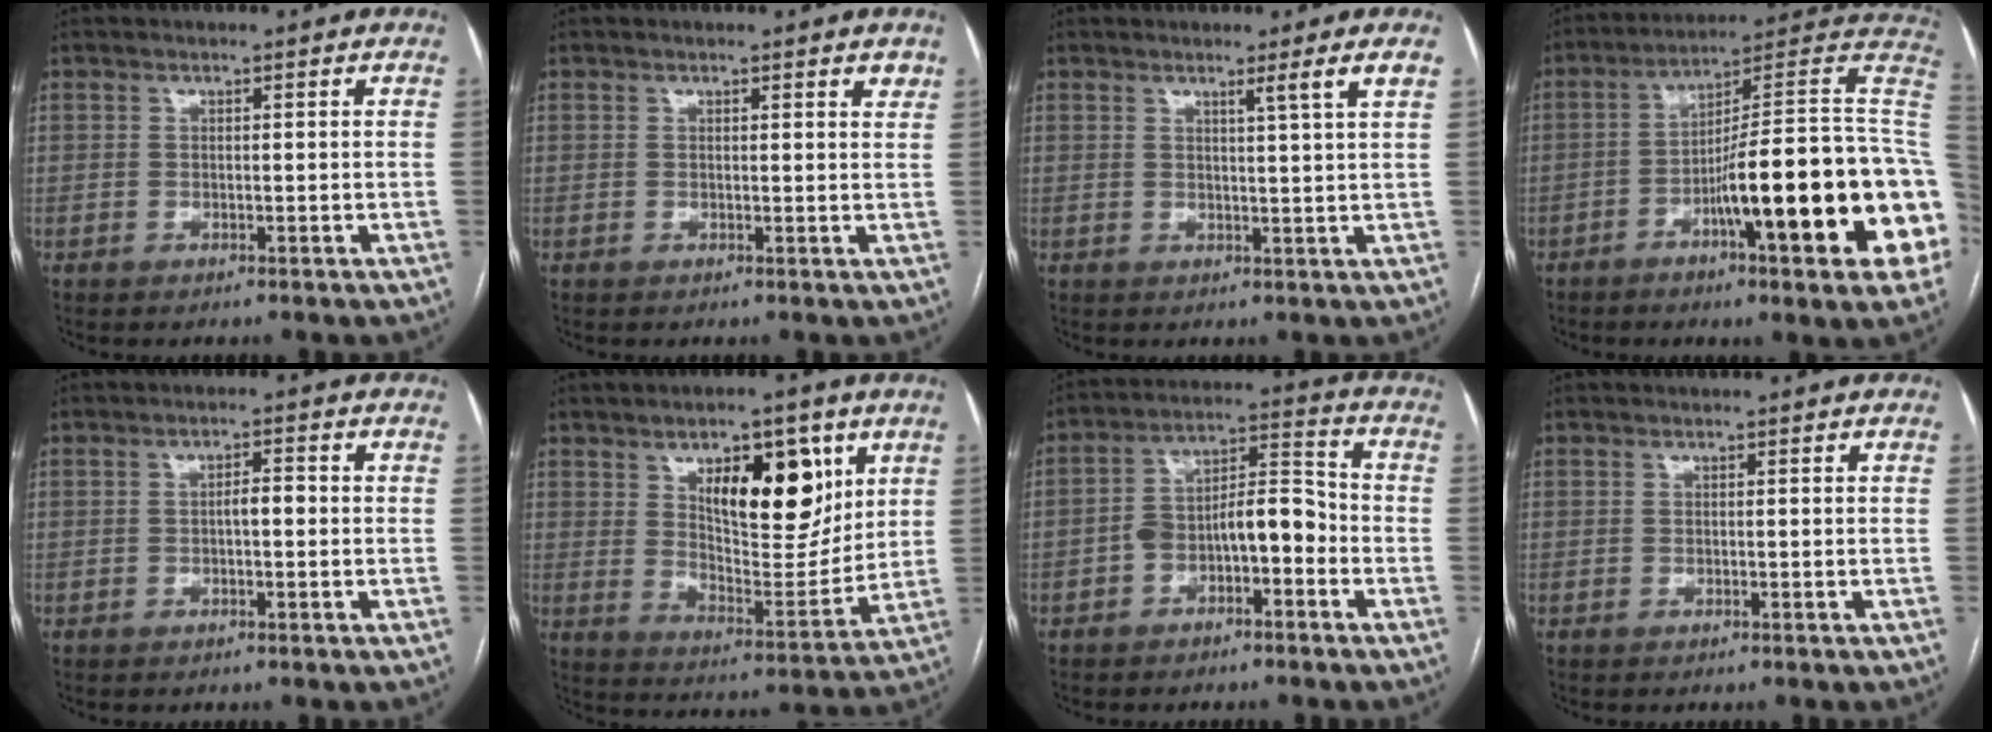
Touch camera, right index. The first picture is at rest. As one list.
[{"total": 1.7, "force": [1.4, 0.3, 0.9], "torque": [-0.013, -0.005, 0.011]}, {"total": 2.9, "force": [1.7, -1.2, 2.0], "torque": [-0.035, -0.015, 0.032]}, {"total": 24.6, "force": [-5.9, 1.5, 23.9], "torque": [-0.253, 0.012, -0.092]}, {"total": 2.2, "force": [-0.2, 0.7, 2.1], "torque": [-0.032, 0.006, -0.005]}, {"total": 14.7, "force": [6.5, 5.6, 12.0], "torque": [-0.173, -0.003, 0.112]}, {"total": 8.6, "force": [-3.1, 3.5, 7.2], "torque": [-0.125, 0.040, -0.050]}, {"total": 0.0}]